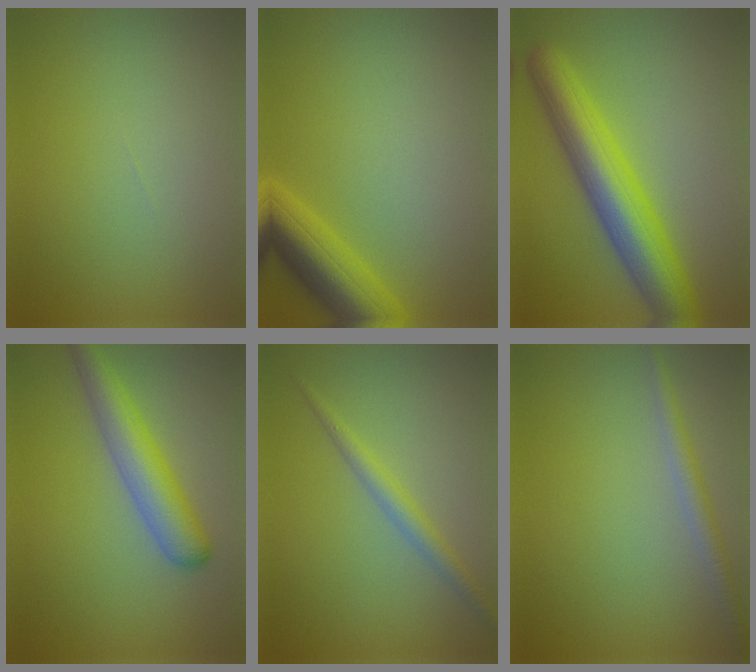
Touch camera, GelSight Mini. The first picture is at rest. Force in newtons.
{"total": 5.9, "press": 5.9, "slide": 0.4}
{"total": 8.2, "press": 8.2, "slide": 0.3}
{"total": 4.7, "press": 4.6, "slide": 0.1}
{"total": 2.1, "press": 2.1, "slide": 0.1}
{"total": 1.9, "press": 1.9, "slide": 0.0}